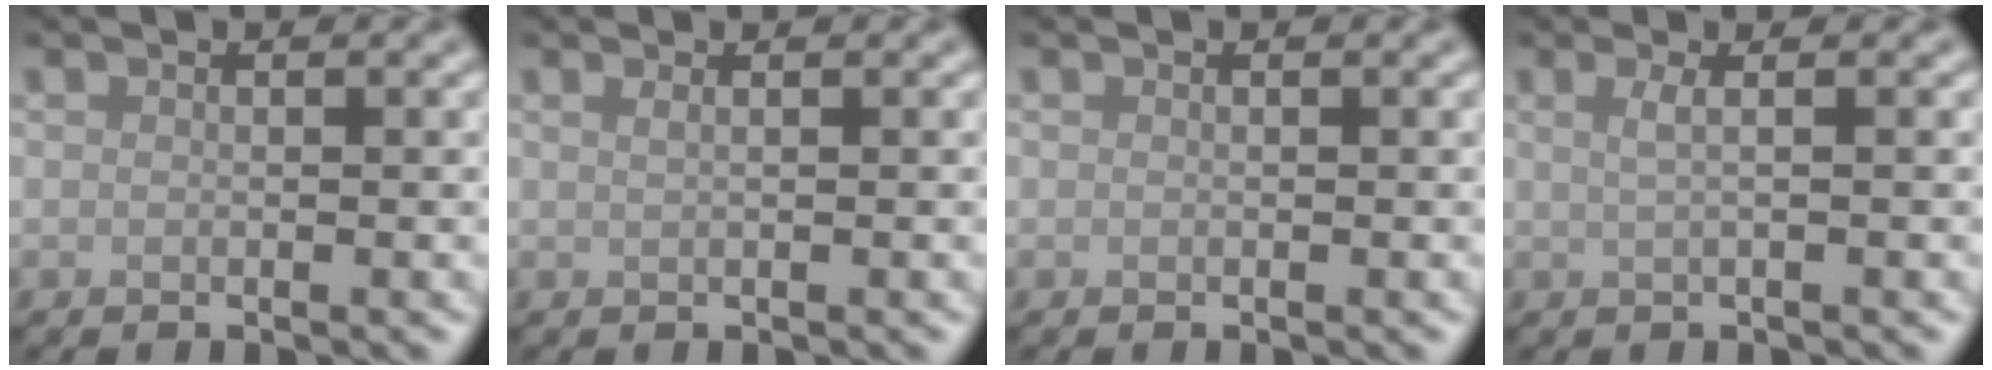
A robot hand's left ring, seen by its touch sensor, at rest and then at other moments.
{"total": 1.3, "force": [0.6, 0.6, 0.9], "torque": [-0.007, -0.003, -0.002]}
{"total": 0.0}
{"total": 1.8, "force": [0.4, 0.7, 1.6], "torque": [-0.023, 0.002, -0.001]}